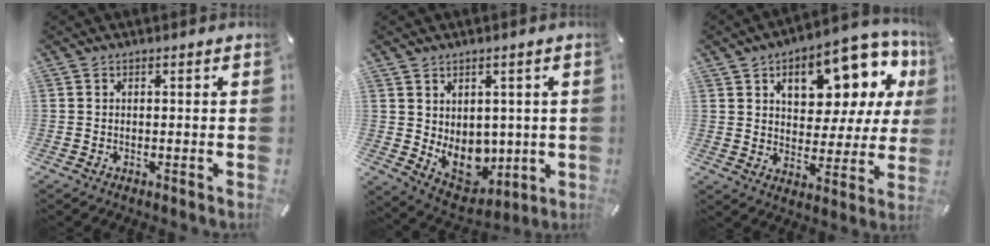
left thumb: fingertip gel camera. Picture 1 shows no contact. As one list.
[{"total": 9.7, "force": [0.1, 8.3, 5.0], "torque": [-0.067, -0.031, 0.011]}, {"total": 15.9, "force": [8.5, 8.8, 10.2], "torque": [-0.141, -0.051, 0.140]}]